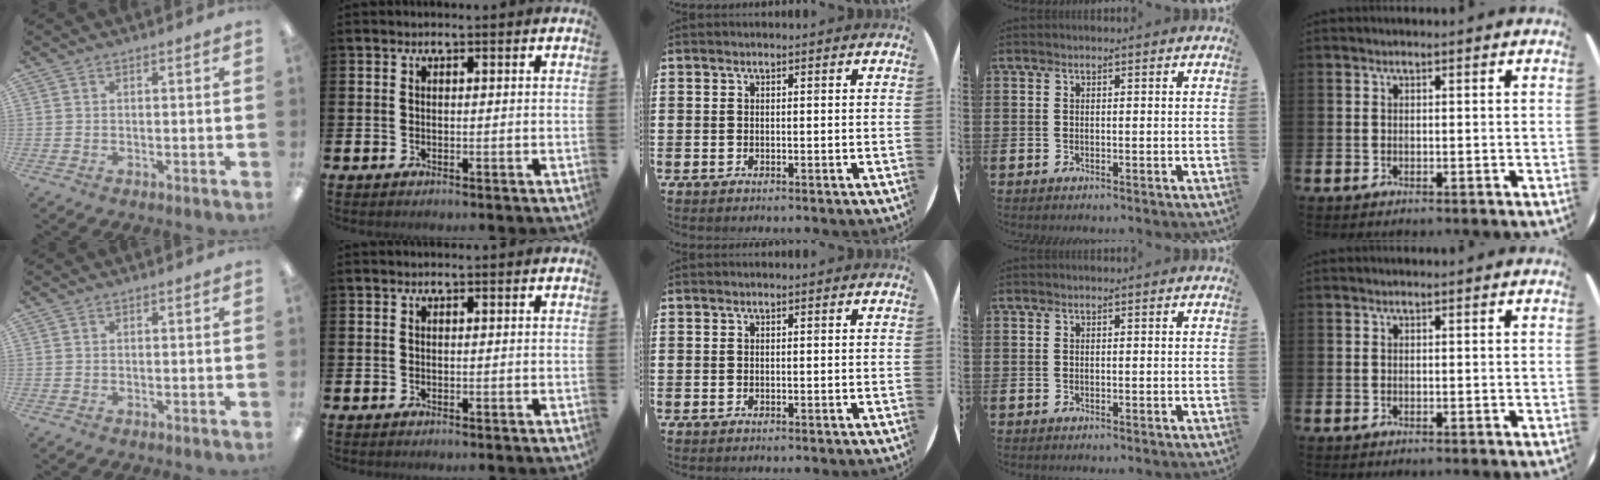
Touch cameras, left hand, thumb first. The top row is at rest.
{}